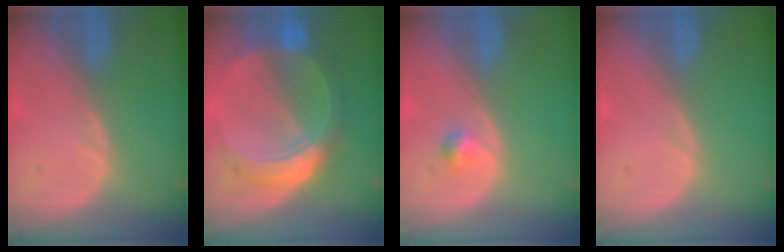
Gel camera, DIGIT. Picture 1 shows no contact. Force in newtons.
{"total": 8.7, "press": 8.7, "slide": 0.6}
{"total": 1.5, "press": 1.5, "slide": 0.3}
{"total": 0.0}